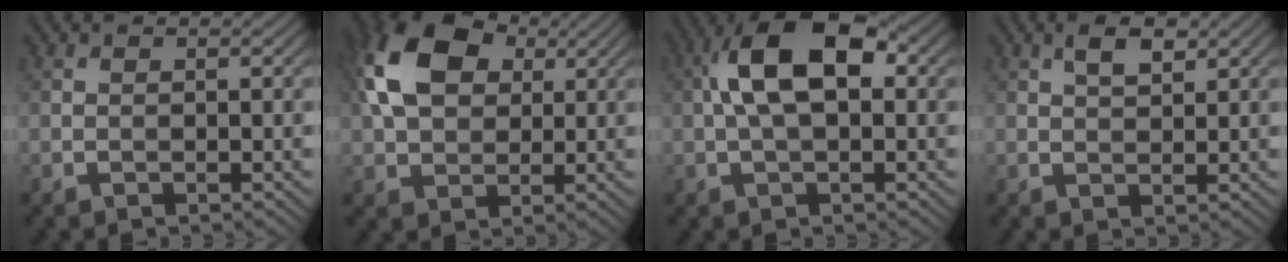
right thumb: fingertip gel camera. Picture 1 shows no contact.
{"total": 12.3, "force": [3.6, 8.2, 8.4], "torque": [-0.206, 0.027, 0.062]}
{"total": 9.8, "force": [1.3, 4.8, 8.4], "torque": [-0.167, 0.023, 0.013]}
{"total": 2.8, "force": [1.4, 1.2, 2.1], "torque": [-0.041, 0.003, 0.026]}